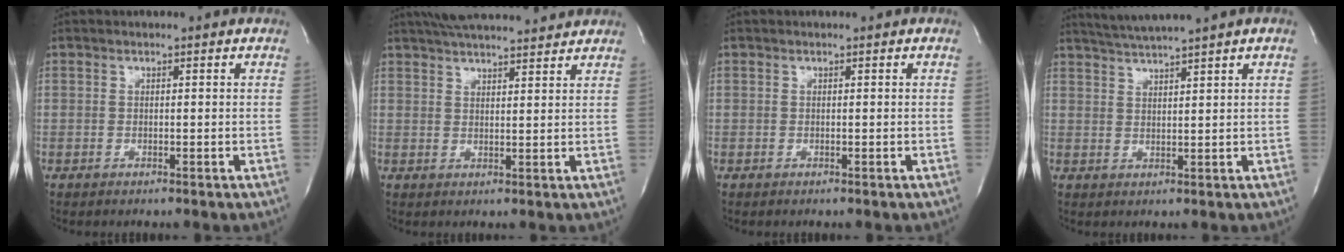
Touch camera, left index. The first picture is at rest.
{"total": 14.1, "force": [12.7, 1.9, 5.7], "torque": [-0.097, 0.038, 0.182]}
{"total": 0.0}
{"total": 5.5, "force": [4.7, -1.6, 2.4], "torque": [-0.046, 0.006, 0.086]}